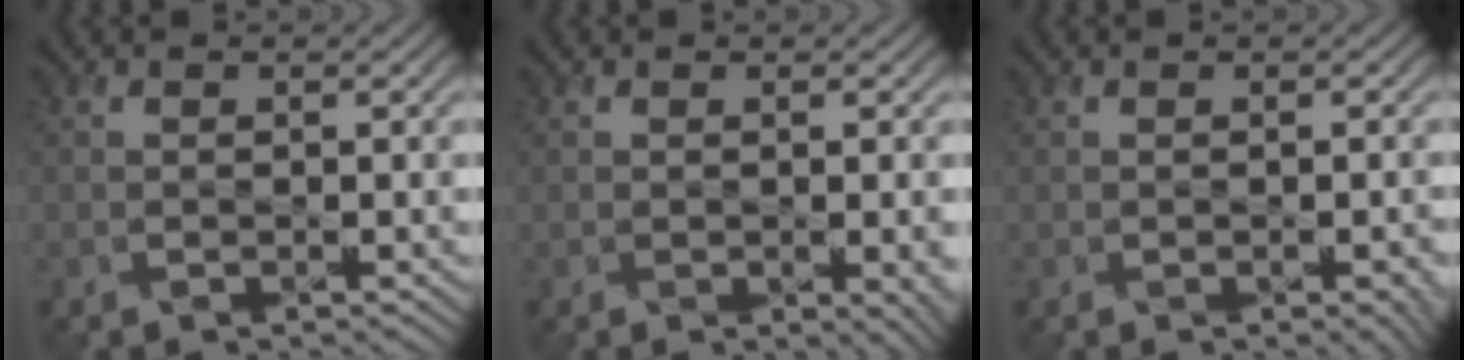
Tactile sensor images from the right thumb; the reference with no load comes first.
{"total": 3.7, "force": [-0.8, 1.3, 3.3], "torque": [-0.036, -0.010, 0.003]}
{"total": 2.3, "force": [-0.8, 0.9, 1.9], "torque": [-0.018, -0.005, 0.001]}